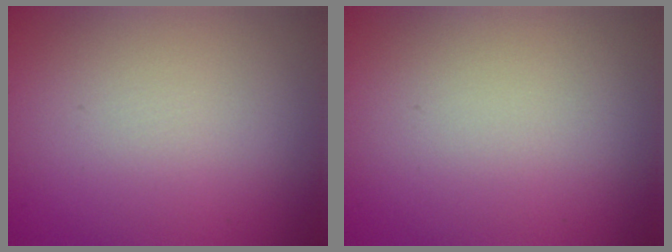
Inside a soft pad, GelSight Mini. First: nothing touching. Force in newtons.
{"total": 0.0}